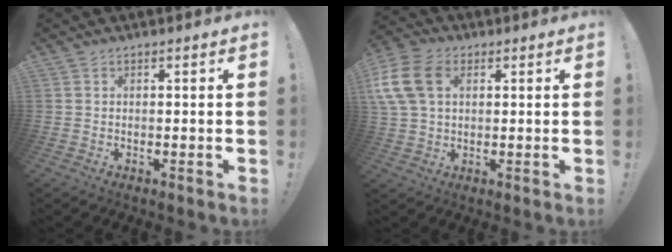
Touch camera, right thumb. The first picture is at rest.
{"total": 13.7, "force": [3.5, 9.5, 9.2], "torque": [-0.205, -0.001, 0.068]}